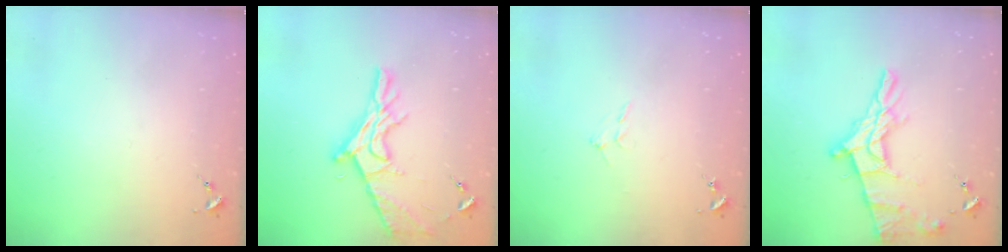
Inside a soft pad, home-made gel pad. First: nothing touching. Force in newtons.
{"total": 13.9, "press": 13.9, "slide": 0.7}
{"total": 5.0, "press": 5.0, "slide": 0.9}
{"total": 16.2, "press": 16.1, "slide": 1.0}